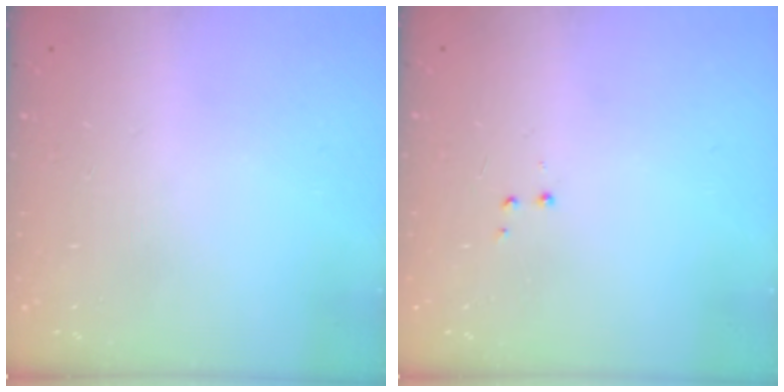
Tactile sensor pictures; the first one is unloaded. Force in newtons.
{"total": 2.9, "press": 2.8, "slide": 0.7}